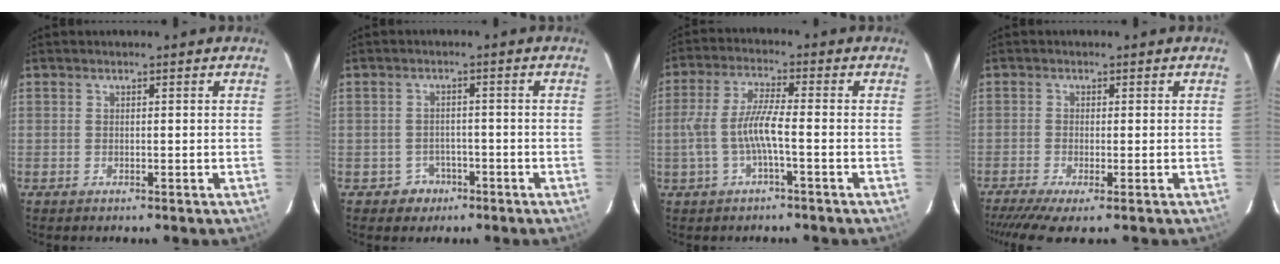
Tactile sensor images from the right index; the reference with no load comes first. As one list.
[{"total": 3.9, "force": [-2.1, 3.3, 0.0], "torque": [-0.012, 0.015, -0.026]}, {"total": 7.1, "force": [-2.0, 0.6, 6.7], "torque": [-0.147, 0.004, -0.033]}, {"total": 5.1, "force": [-3.8, -0.3, 3.5], "torque": [-0.085, -0.023, -0.071]}]